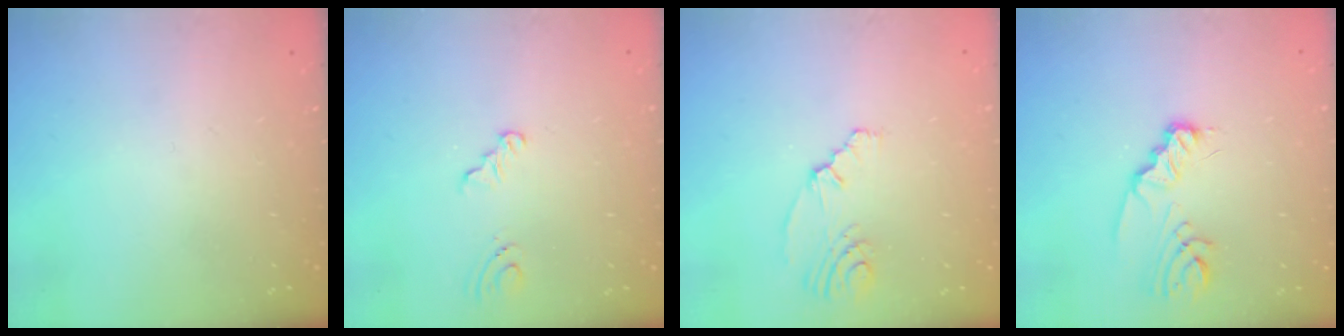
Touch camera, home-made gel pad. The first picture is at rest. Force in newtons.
{"total": 3.8, "press": 1.7, "slide": 3.4}
{"total": 4.4, "press": 2.2, "slide": 3.8}
{"total": 5.6, "press": 5.6, "slide": 0.5}